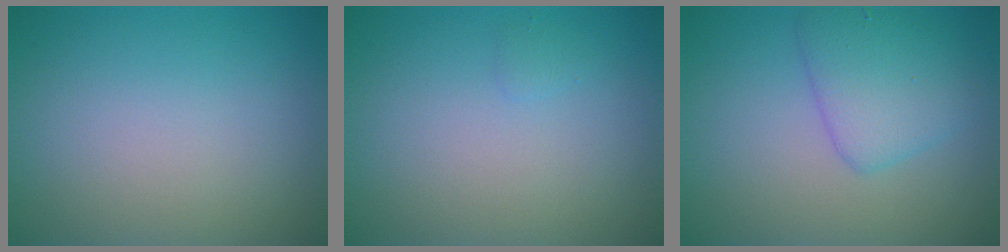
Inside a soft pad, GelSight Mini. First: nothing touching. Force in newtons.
{"total": 0.5, "press": 0.5, "slide": 0.1}
{"total": 3.5, "press": 3.5, "slide": 0.1}